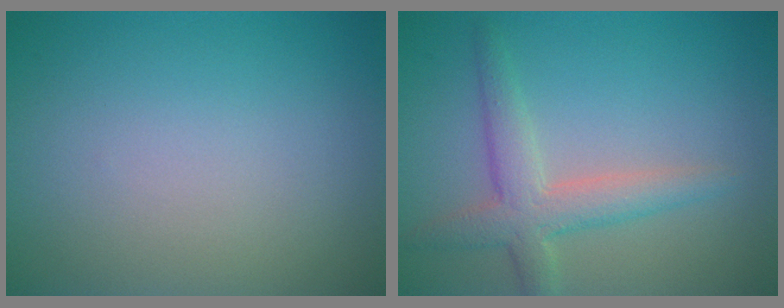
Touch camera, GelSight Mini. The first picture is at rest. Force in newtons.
{"total": 3.8, "press": 3.8, "slide": 0.2}